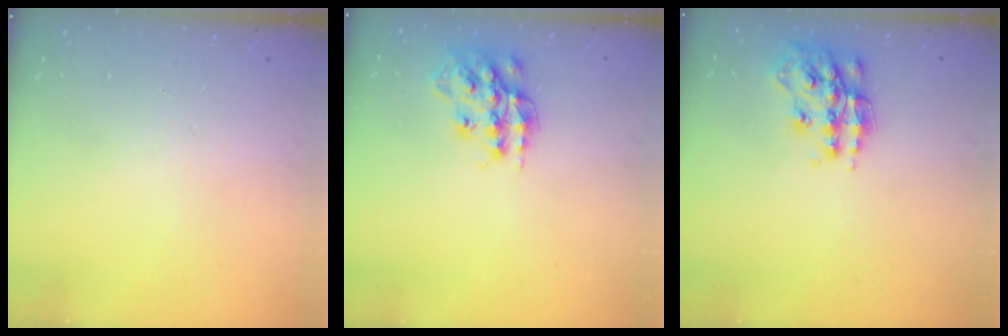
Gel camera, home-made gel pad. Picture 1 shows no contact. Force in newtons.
{"total": 16.3, "press": 16.3, "slide": 0.8}
{"total": 15.9, "press": 15.9, "slide": 0.9}